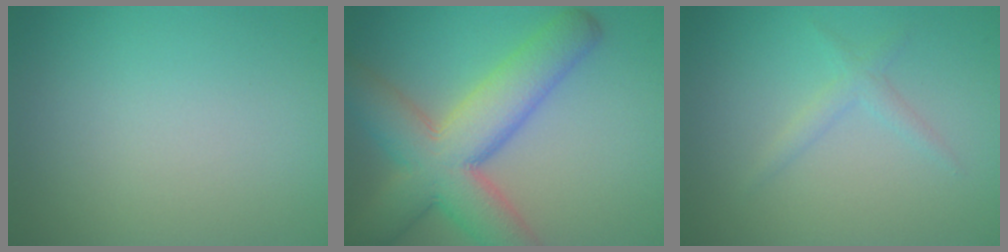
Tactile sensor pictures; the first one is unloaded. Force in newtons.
{"total": 9.8, "press": 9.8, "slide": 0.5}
{"total": 1.4, "press": 1.4, "slide": 0.0}